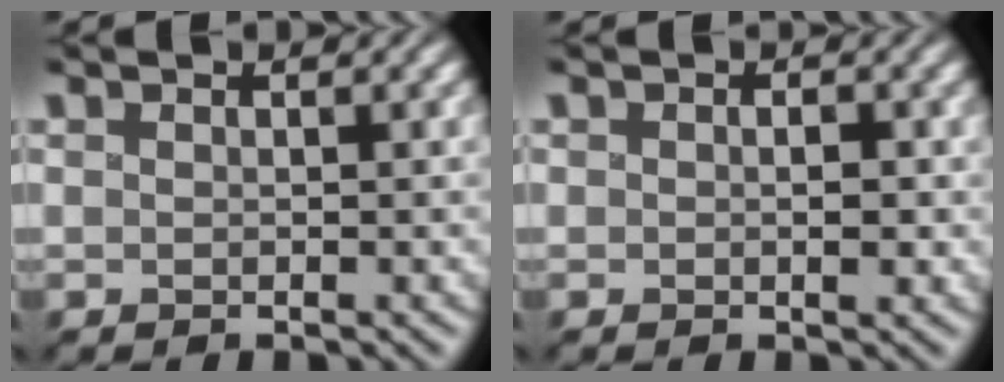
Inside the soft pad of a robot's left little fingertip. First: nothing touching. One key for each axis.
{"total": 0.8, "fx": -0.8, "fy": -0.1, "fz": 0.2, "tx": -0.021, "ty": -0.005, "tz": 0.009}